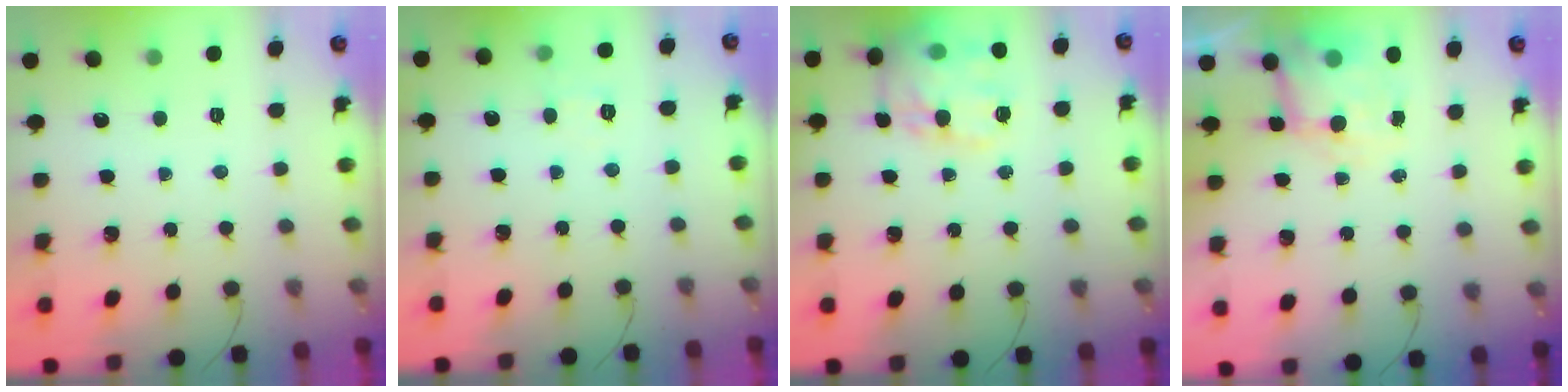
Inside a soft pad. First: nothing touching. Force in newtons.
{"total": 6.1, "press": 6.0, "slide": 1.3}
{"total": 16.8, "press": 16.6, "slide": 2.2}
{"total": 6.9, "press": 6.8, "slide": 1.2}